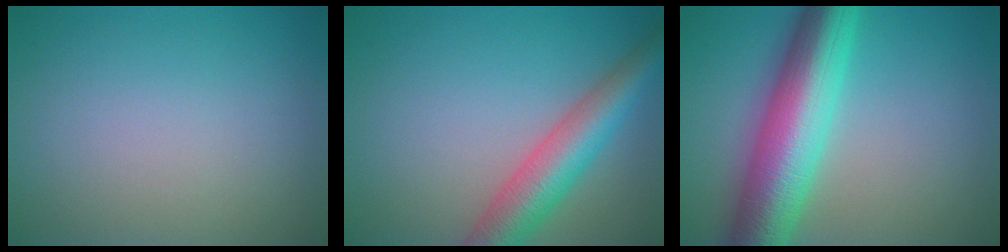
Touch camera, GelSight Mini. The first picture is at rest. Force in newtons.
{"total": 6.2, "press": 6.2, "slide": 0.2}
{"total": 10.3, "press": 10.3, "slide": 0.1}